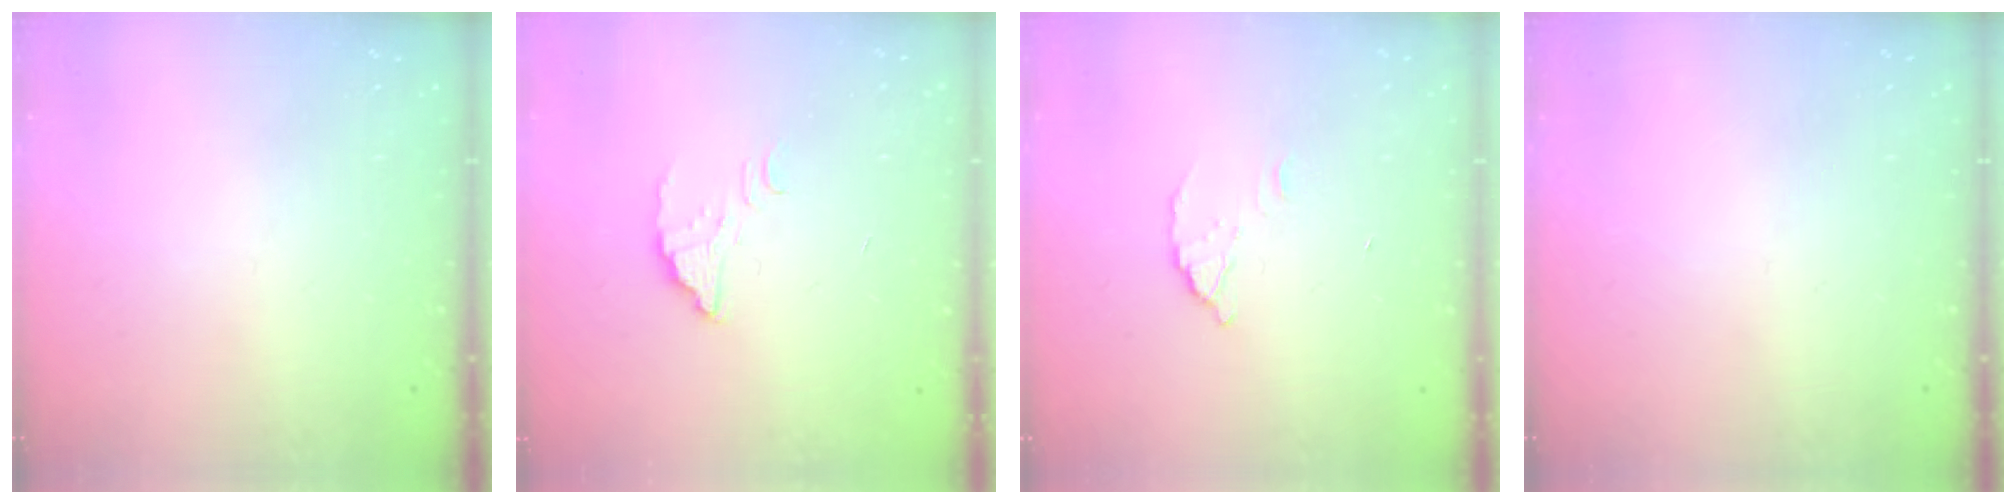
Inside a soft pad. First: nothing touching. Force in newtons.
{"total": 2.5, "press": 2.5, "slide": 0.2}
{"total": 2.7, "press": 2.7, "slide": 0.1}
{"total": 0.0}